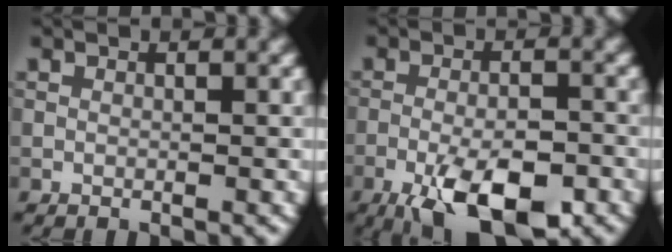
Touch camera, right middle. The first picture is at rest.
{"total": 9.1, "force": [-5.0, 3.3, 6.9], "torque": [-0.119, -0.009, -0.084]}